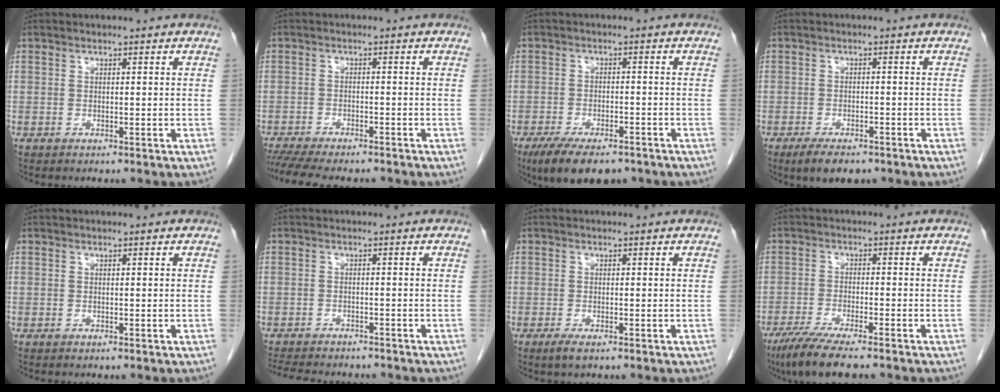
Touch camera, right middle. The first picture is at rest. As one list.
[{"total": 12.1, "force": [-10.6, 2.3, 5.4], "torque": [-0.090, -0.014, -0.150]}, {"total": 9.7, "force": [-7.2, 3.5, 5.5], "torque": [-0.088, -0.011, -0.112]}, {"total": 5.1, "force": [-3.7, 1.9, 3.0], "torque": [-0.052, -0.007, -0.056]}, {"total": 0.0}, {"total": 9.8, "force": [-8.8, 2.4, 3.6], "torque": [-0.067, -0.009, -0.122]}, {"total": 1.6, "force": [-1.0, 0.4, 1.3], "torque": [-0.028, -0.004, -0.016]}, {"total": 8.7, "force": [-6.8, 0.8, 5.4], "torque": [-0.089, -0.021, -0.111]}]